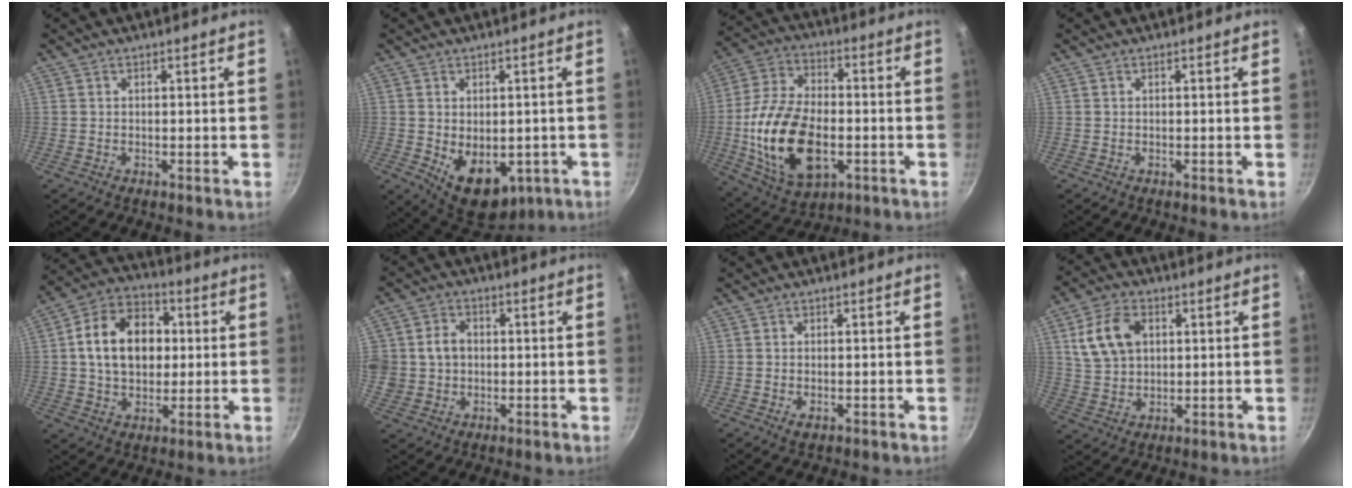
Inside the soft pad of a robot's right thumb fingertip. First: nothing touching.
{"total": 11.8, "force": [-2.5, 7.8, 8.4], "torque": [-0.092, -0.013, -0.010]}
{"total": 20.4, "force": [-3.8, 11.9, 16.1], "torque": [-0.303, 0.016, -0.060]}
{"total": 0.0}
{"total": 15.9, "force": [1.9, 11.5, 10.8], "torque": [-0.145, 0.021, 0.021]}
{"total": 6.9, "force": [0.5, 6.0, 3.3], "torque": [-0.038, 0.010, 0.006]}
{"total": 1.5, "force": [-0.3, 0.9, 1.1], "torque": [-0.021, -0.004, -0.004]}
{"total": 10.7, "force": [3.1, 7.4, 7.1], "torque": [-0.118, 0.002, 0.059]}